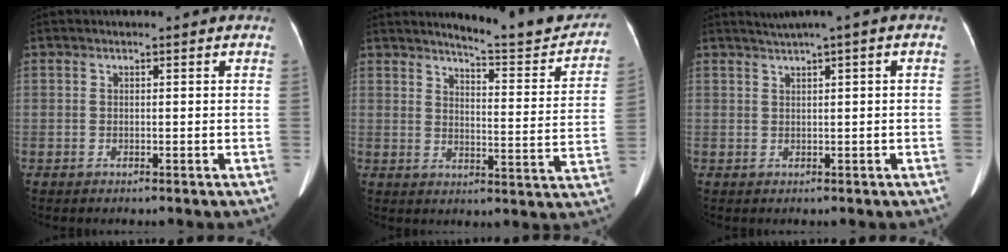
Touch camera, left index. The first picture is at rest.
{"total": 13.4, "force": [12.7, 1.1, 4.2], "torque": [-0.043, -0.049, 0.148]}
{"total": 2.3, "force": [1.1, -0.1, 2.0], "torque": [-0.039, 0.018, 0.025]}